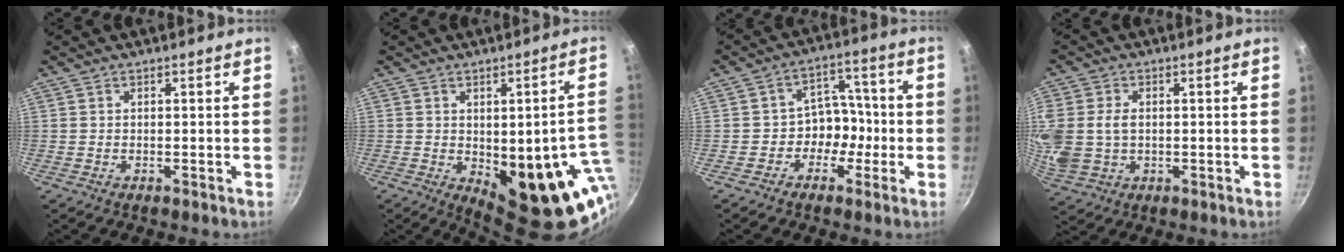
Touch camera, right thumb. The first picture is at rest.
{"total": 19.6, "force": [-2.4, 8.7, 17.4], "torque": [-0.154, -0.019, -0.012]}
{"total": 7.4, "force": [-2.4, 6.1, 3.6], "torque": [0.002, 0.041, -0.043]}
{"total": 14.0, "force": [0.8, 10.9, 8.7], "torque": [-0.219, 0.010, 0.023]}